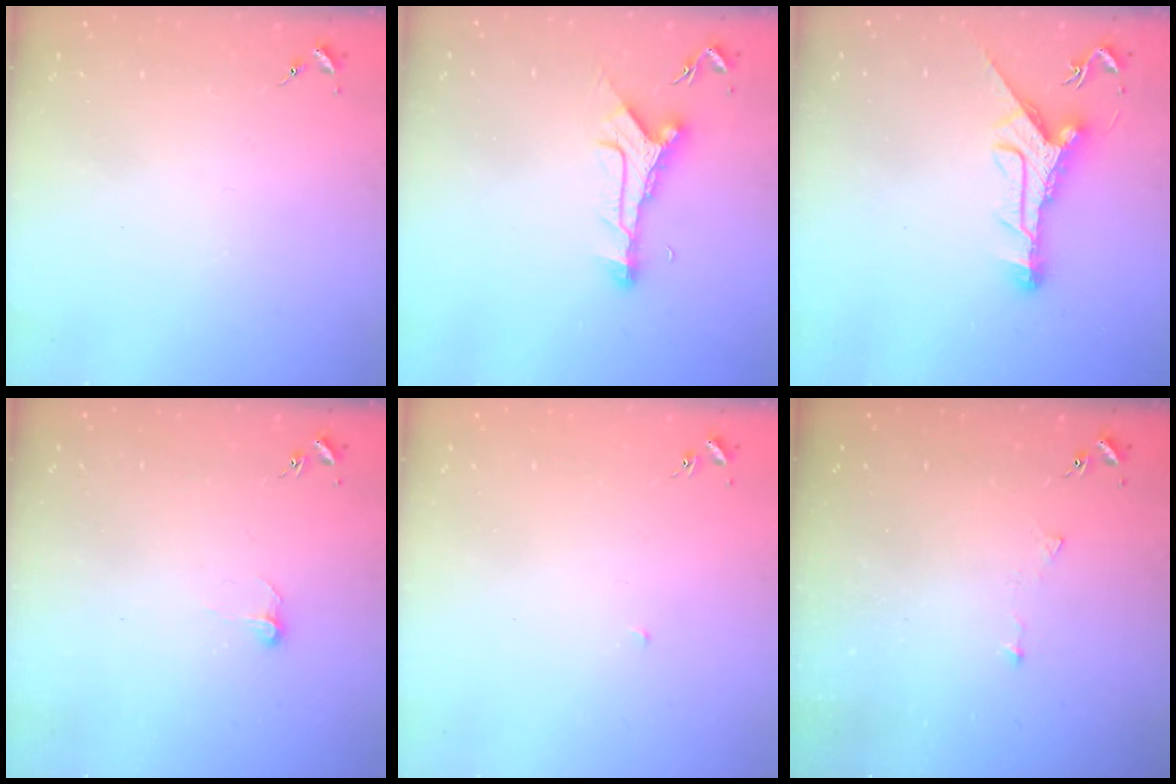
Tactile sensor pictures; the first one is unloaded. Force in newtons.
{"total": 9.9, "press": 9.9, "slide": 0.3}
{"total": 10.7, "press": 10.7, "slide": 0.8}
{"total": 4.6, "press": 4.6, "slide": 0.4}
{"total": 1.6, "press": 1.6, "slide": 0.1}
{"total": 3.6, "press": 3.6, "slide": 0.3}